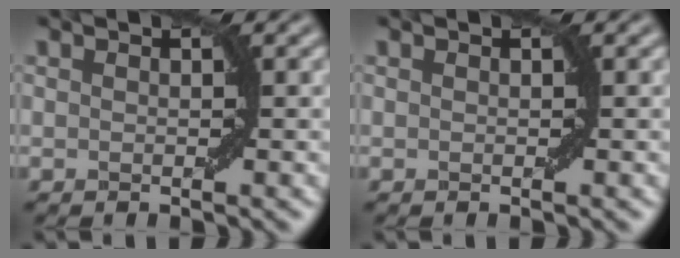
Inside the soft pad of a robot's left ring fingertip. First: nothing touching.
{"total": 0.0}